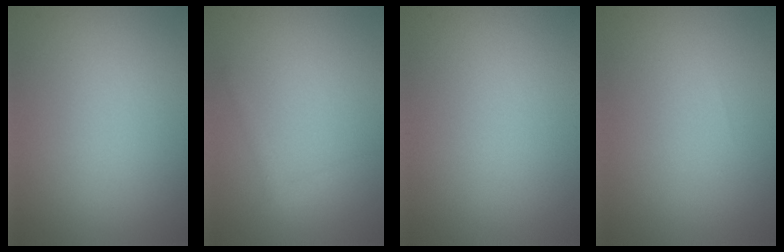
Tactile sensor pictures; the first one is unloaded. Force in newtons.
{"total": 1.3, "press": 1.2, "slide": 0.1}
{"total": 0.0}
{"total": 0.0}